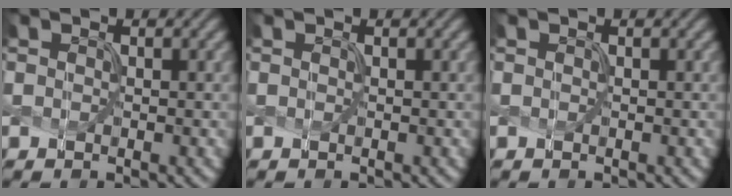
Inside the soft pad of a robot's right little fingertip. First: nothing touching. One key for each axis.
{"total": 0.0}
{"total": 0.0}